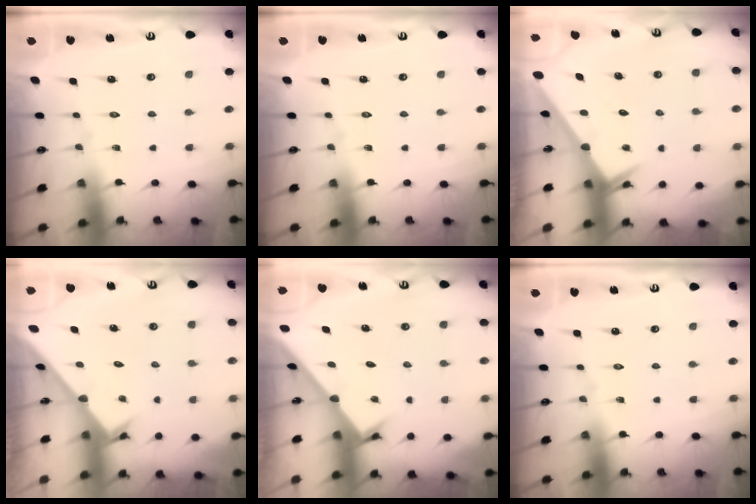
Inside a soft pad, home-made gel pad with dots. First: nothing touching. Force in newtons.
{"total": 0.0}
{"total": 3.2, "press": 3.2, "slide": 0.1}
{"total": 2.5, "press": 2.5, "slide": 0.2}
{"total": 1.9, "press": 1.9, "slide": 0.2}
{"total": 0.0}